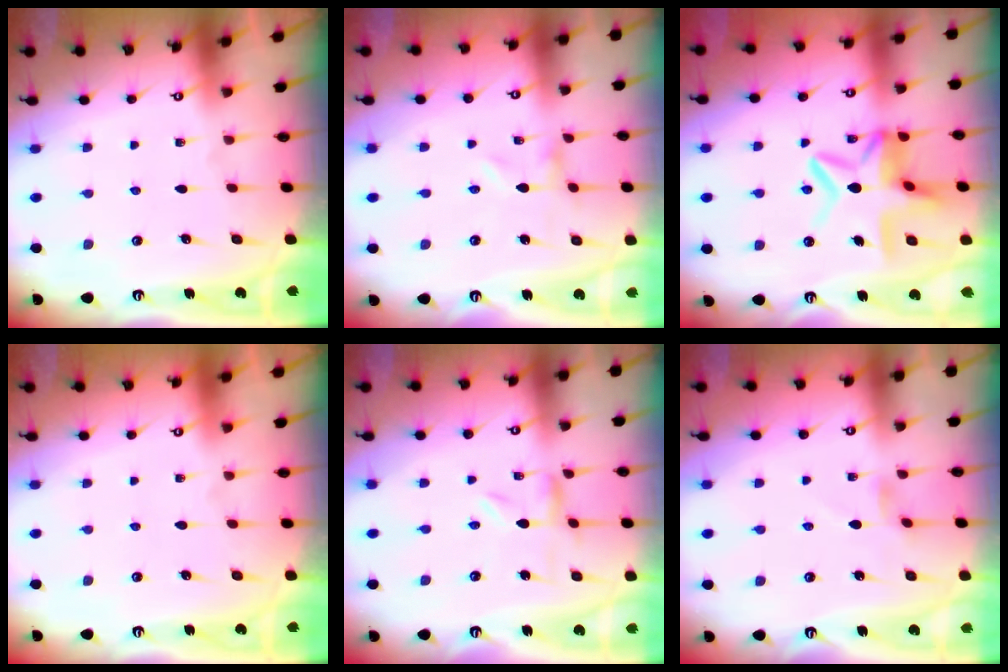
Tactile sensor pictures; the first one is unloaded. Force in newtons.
{"total": 0.0}
{"total": 12.2, "press": 12.1, "slide": 1.3}
{"total": 1.8, "press": 1.7, "slide": 0.1}
{"total": 1.5, "press": 1.5, "slide": 0.2}
{"total": 2.4, "press": 2.3, "slide": 0.4}